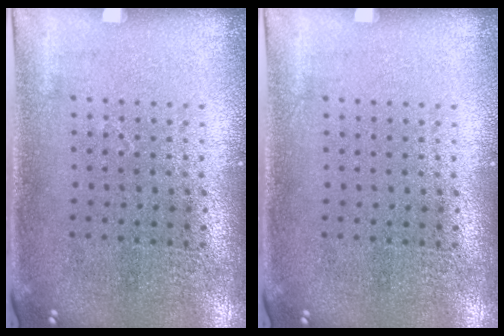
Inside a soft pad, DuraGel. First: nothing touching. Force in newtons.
{"total": 0.0}